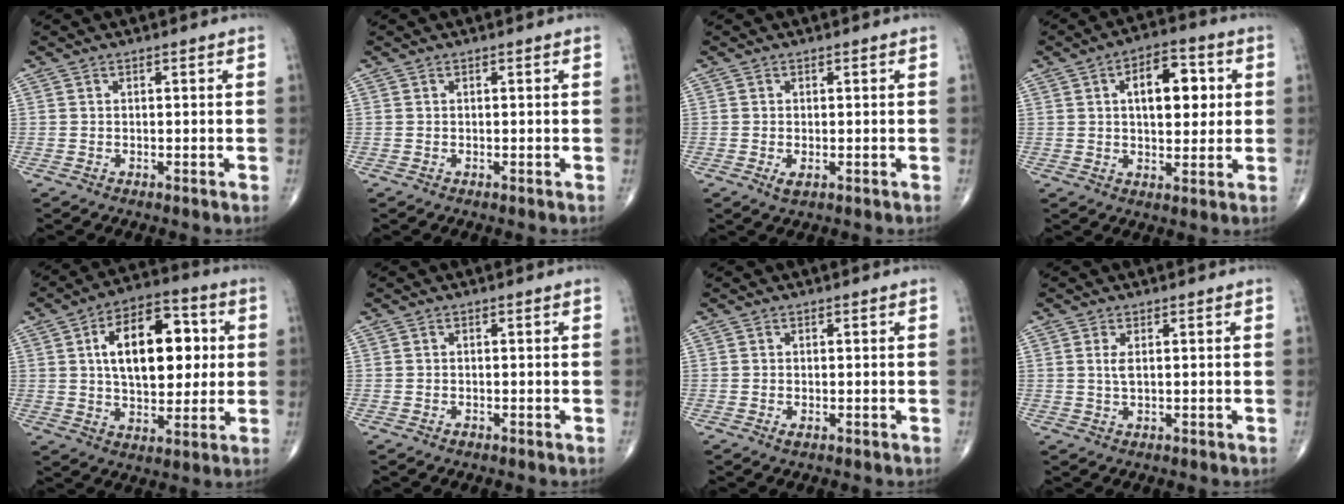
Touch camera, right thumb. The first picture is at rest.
{"total": 0.0}
{"total": 1.6, "force": [-0.5, 0.7, 1.4], "torque": [-0.027, -0.004, -0.006]}
{"total": 11.4, "force": [2.5, 6.1, 9.4], "torque": [-0.107, 0.004, 0.036]}
{"total": 17.8, "force": [3.3, 9.8, 14.5], "torque": [-0.193, 0.010, 0.051]}
{"total": 0.5, "force": [-0.4, 0.3, 0.2], "torque": [-0.001, 0.000, -0.008]}
{"total": 0.7, "force": [-0.3, 0.3, 0.6], "torque": [-0.012, -0.003, -0.006]}
{"total": 2.1, "force": [0.6, 0.7, 1.9], "torque": [-0.043, -0.003, 0.016]}